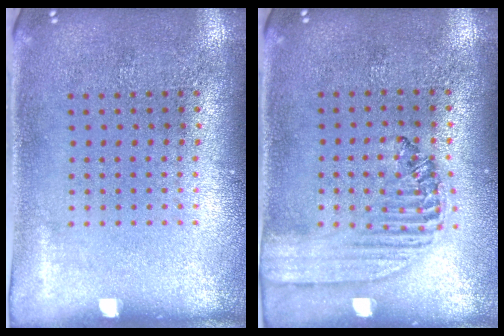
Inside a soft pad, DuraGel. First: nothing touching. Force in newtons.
{"total": 1.6, "press": 1.4, "slide": 0.7}